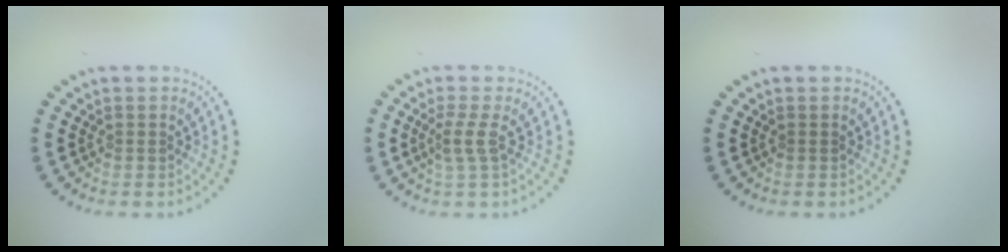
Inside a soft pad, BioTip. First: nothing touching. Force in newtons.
{"total": 1.8, "press": 1.2, "slide": 1.3}
{"total": 0.0}